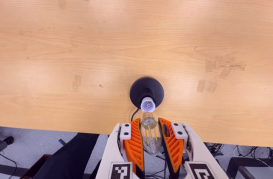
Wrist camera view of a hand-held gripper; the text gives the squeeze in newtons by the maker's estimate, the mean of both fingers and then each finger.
{"total": 20.3, "left": 21.8, "right": 18.9}